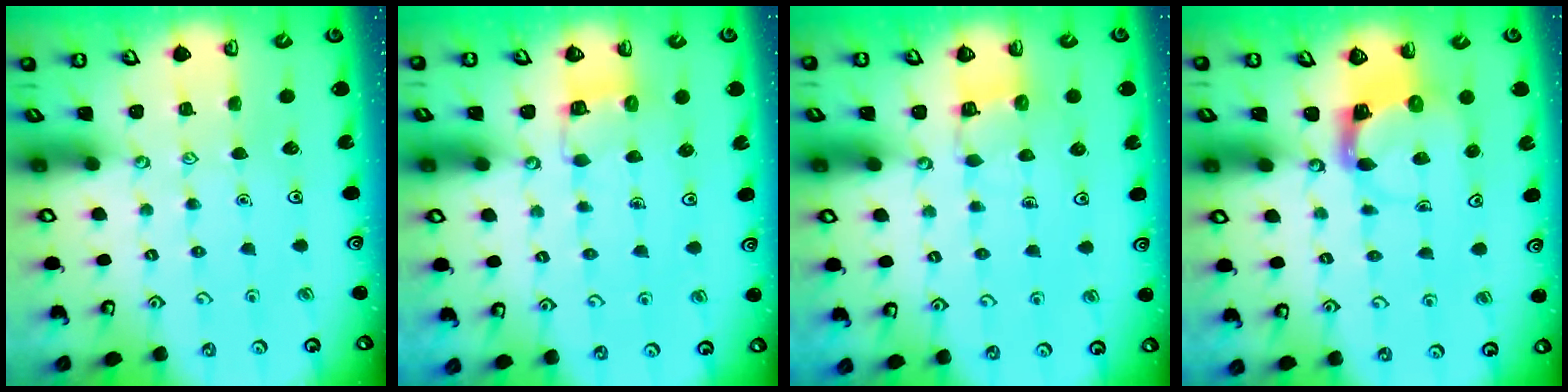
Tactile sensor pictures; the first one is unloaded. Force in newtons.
{"total": 2.8, "press": 2.8, "slide": 0.2}
{"total": 4.6, "press": 4.6, "slide": 0.3}
{"total": 3.8, "press": 3.7, "slide": 0.7}